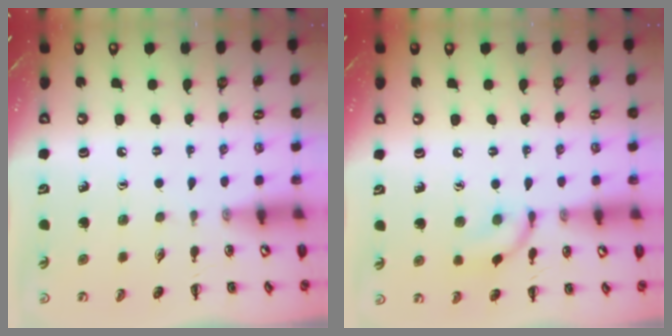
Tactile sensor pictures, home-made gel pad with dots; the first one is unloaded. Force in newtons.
{"total": 8.8, "press": 8.8, "slide": 0.3}